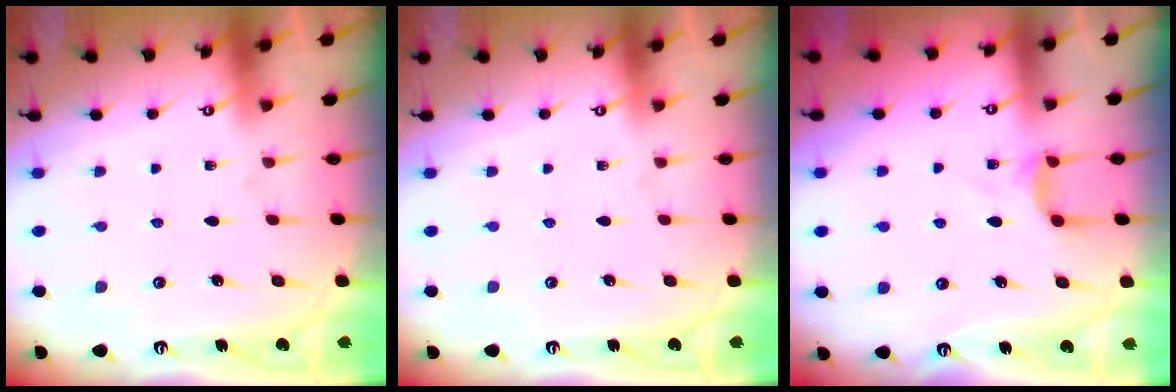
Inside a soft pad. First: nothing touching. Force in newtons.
{"total": 0.0}
{"total": 3.2, "press": 3.2, "slide": 0.4}